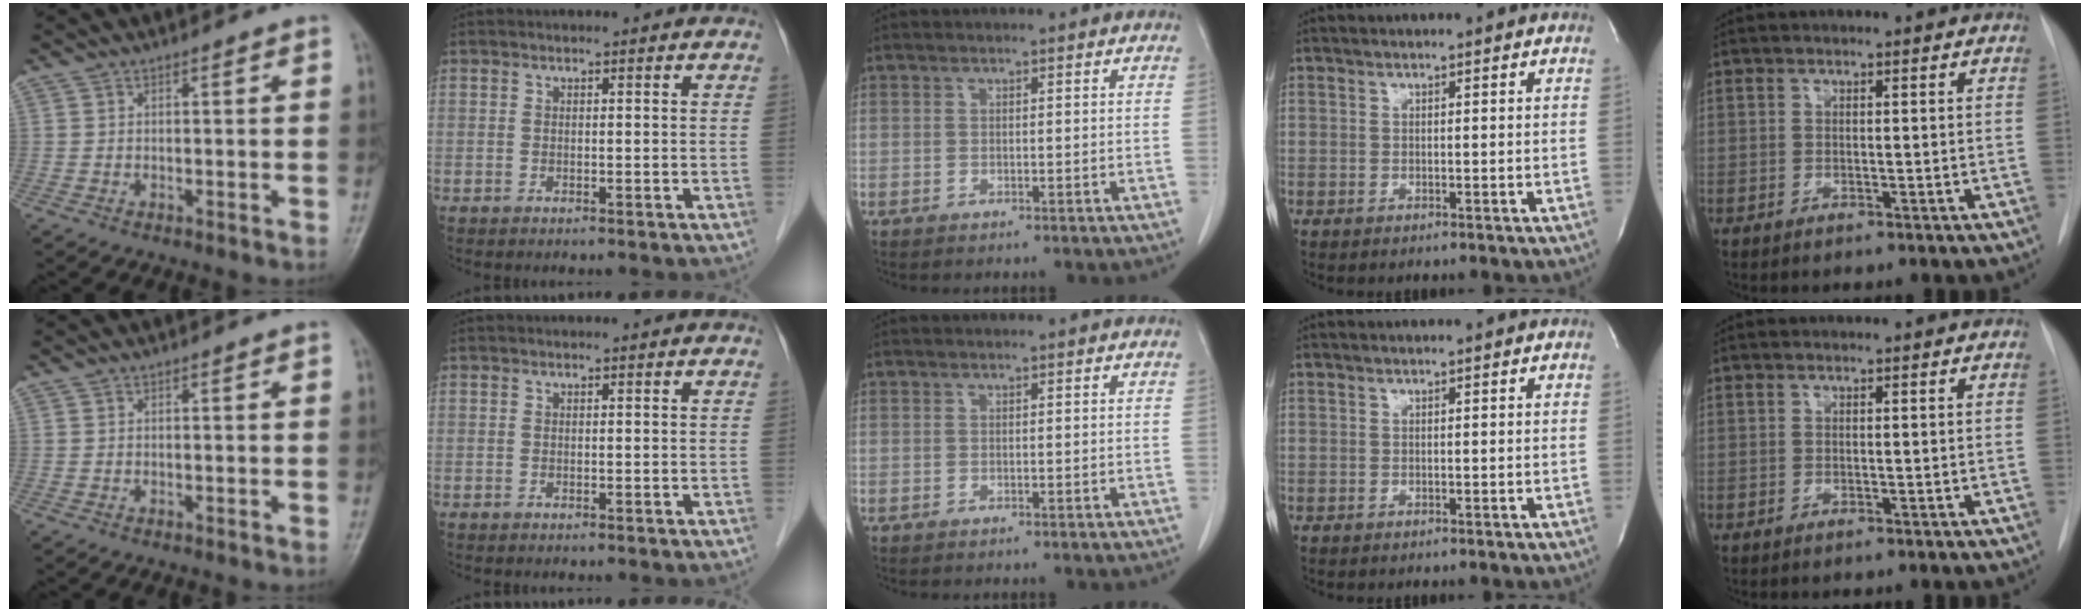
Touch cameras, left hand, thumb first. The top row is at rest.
{}